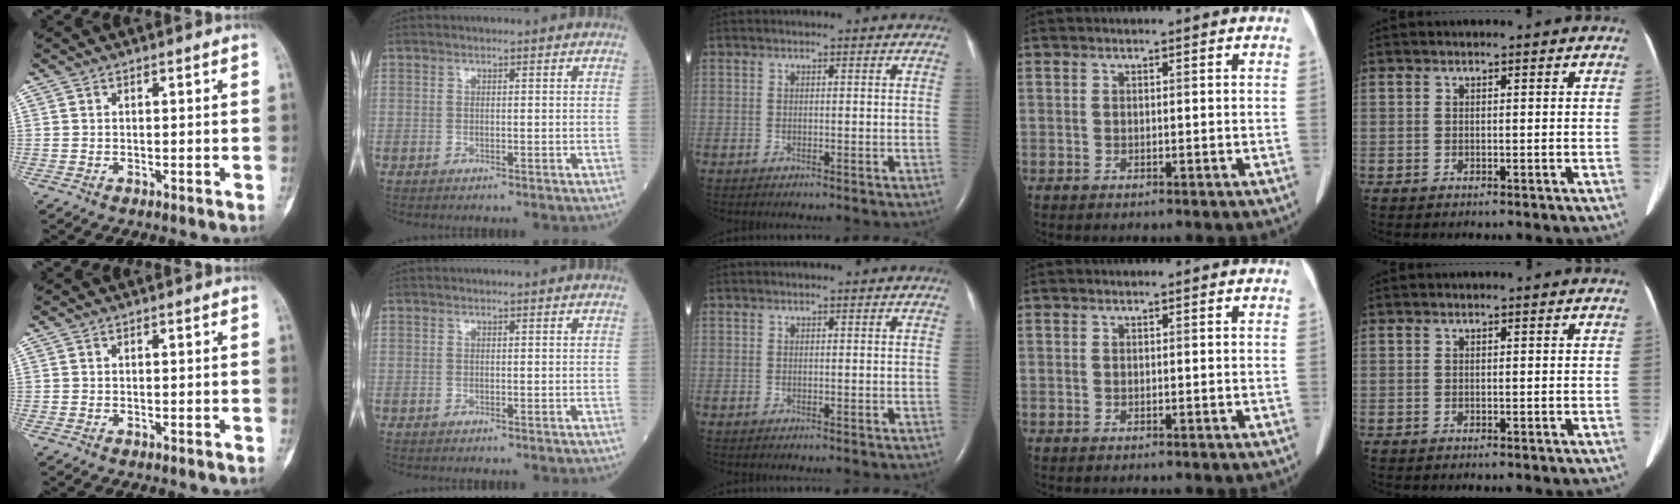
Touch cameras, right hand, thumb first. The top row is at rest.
{}